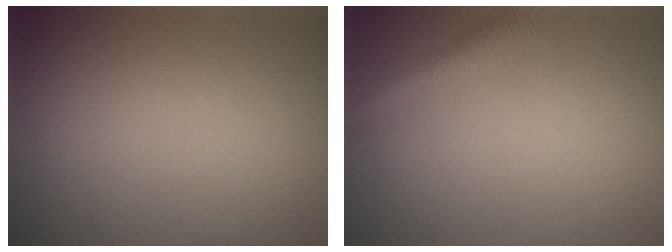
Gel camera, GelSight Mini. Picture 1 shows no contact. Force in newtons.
{"total": 3.4, "press": 3.4, "slide": 0.2}